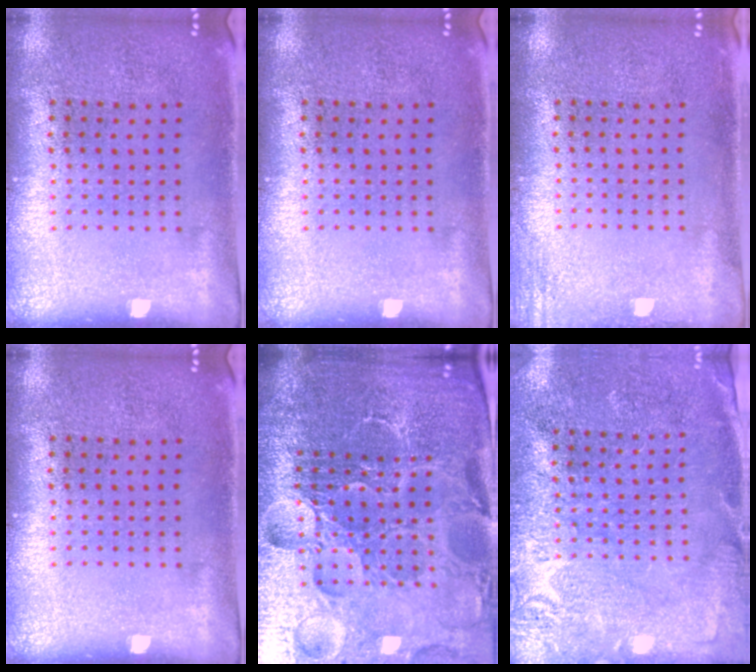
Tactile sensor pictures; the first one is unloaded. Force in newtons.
{"total": 0.0}
{"total": 1.4, "press": 1.4, "slide": 0.2}
{"total": 0.0}
{"total": 6.2, "press": 5.5, "slide": 2.7}
{"total": 2.7, "press": 2.7, "slide": 0.4}